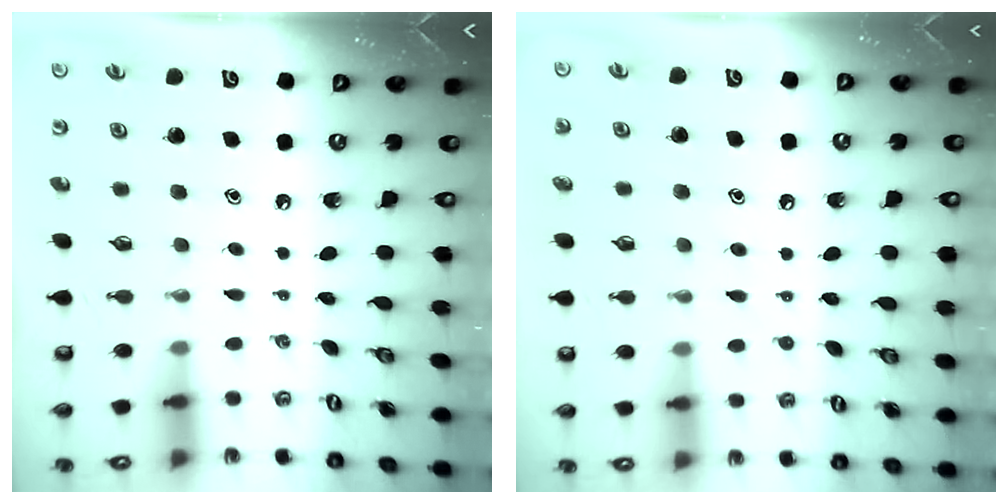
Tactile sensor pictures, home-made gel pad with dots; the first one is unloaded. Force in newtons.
{"total": 5.4, "press": 5.4, "slide": 0.5}